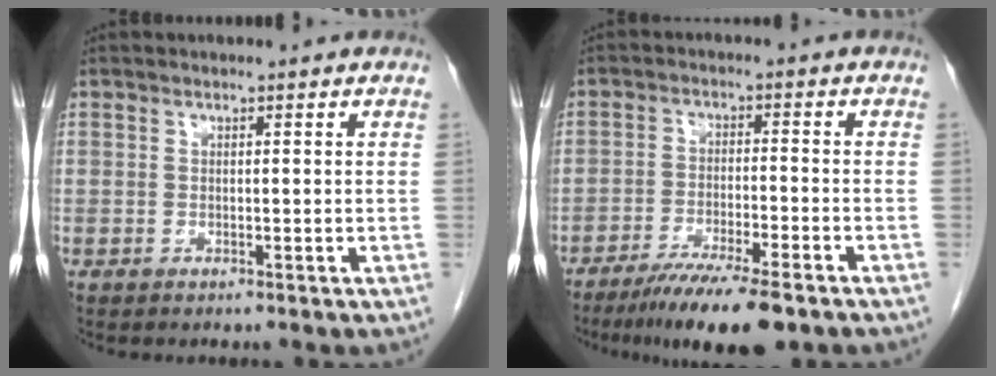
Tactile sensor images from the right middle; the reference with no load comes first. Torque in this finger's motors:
{"motor_torque": [1.16, -0.98, 0.17, 0.10]}